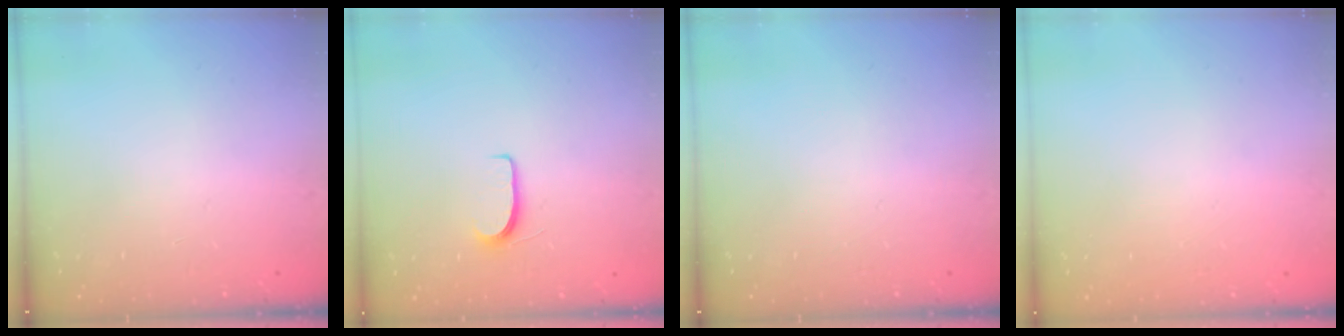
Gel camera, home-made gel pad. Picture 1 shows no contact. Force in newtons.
{"total": 5.4, "press": 5.4, "slide": 0.6}
{"total": 0.0}
{"total": 0.0}